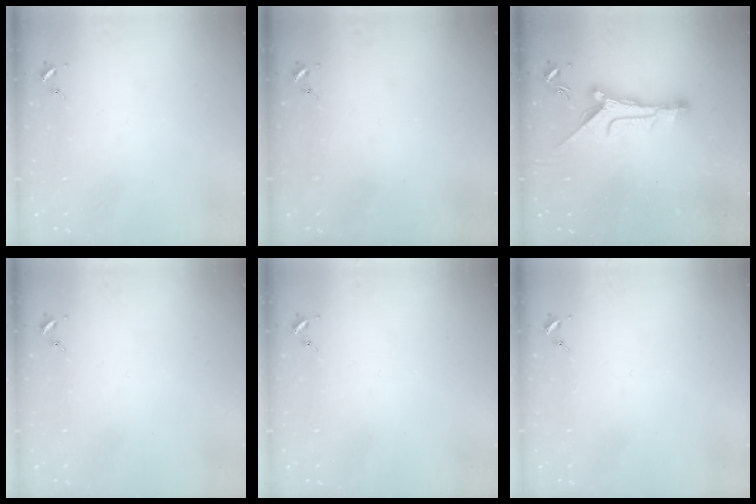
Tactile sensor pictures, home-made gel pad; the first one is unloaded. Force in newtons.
{"total": 0.0}
{"total": 10.7, "press": 10.6, "slide": 0.8}
{"total": 0.0}
{"total": 0.0}
{"total": 0.0}